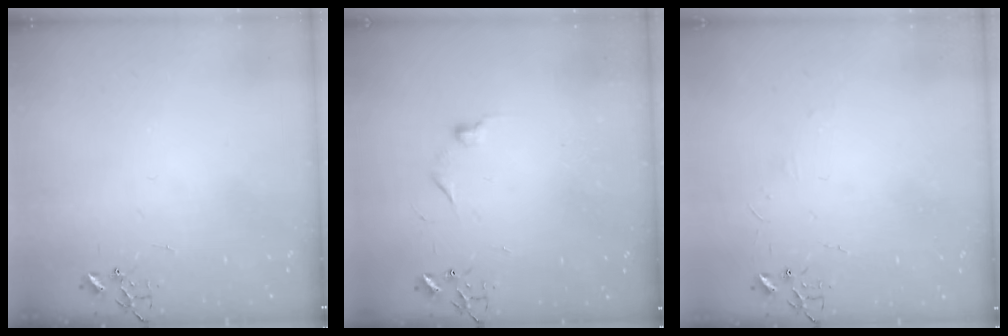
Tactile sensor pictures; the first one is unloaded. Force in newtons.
{"total": 5.5, "press": 5.5, "slide": 0.6}
{"total": 2.7, "press": 2.7, "slide": 0.4}